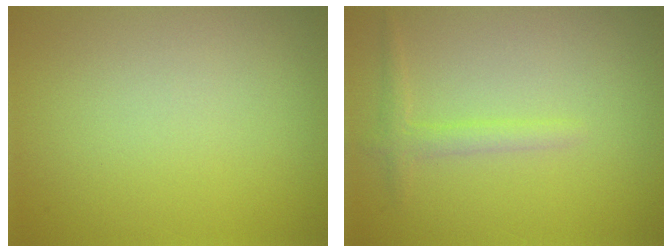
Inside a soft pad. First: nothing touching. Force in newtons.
{"total": 1.5, "press": 1.5, "slide": 0.2}